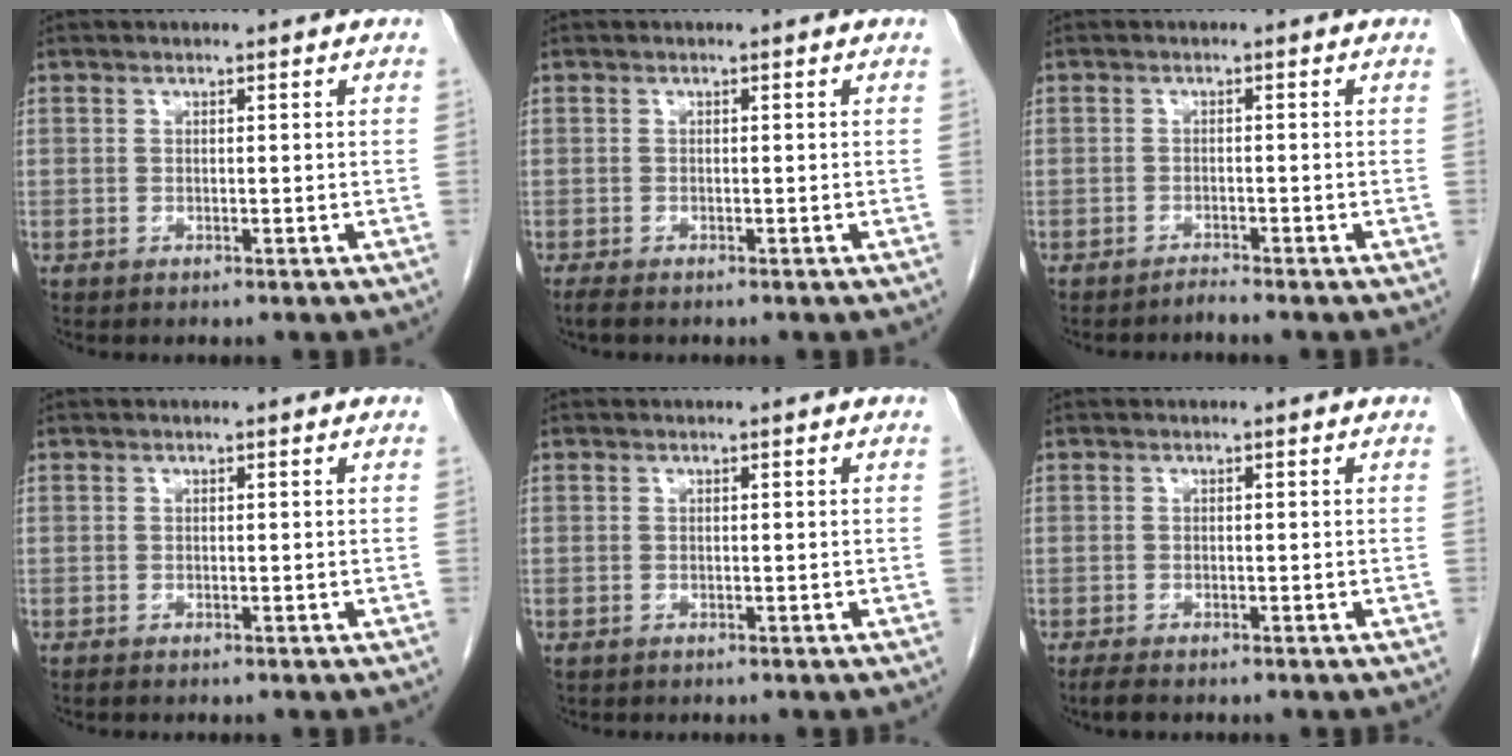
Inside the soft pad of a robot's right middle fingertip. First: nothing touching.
{"total": 1.2, "force": [-1.0, 0.2, 0.7], "torque": [-0.021, -0.006, -0.017]}
{"total": 1.0, "force": [-1.0, -0.3, 0.0], "torque": [-0.002, -0.004, -0.016]}
{"total": 0.0}
{"total": 0.0}
{"total": 1.7, "force": [-1.3, 0.4, 1.0], "torque": [-0.028, -0.007, -0.022]}